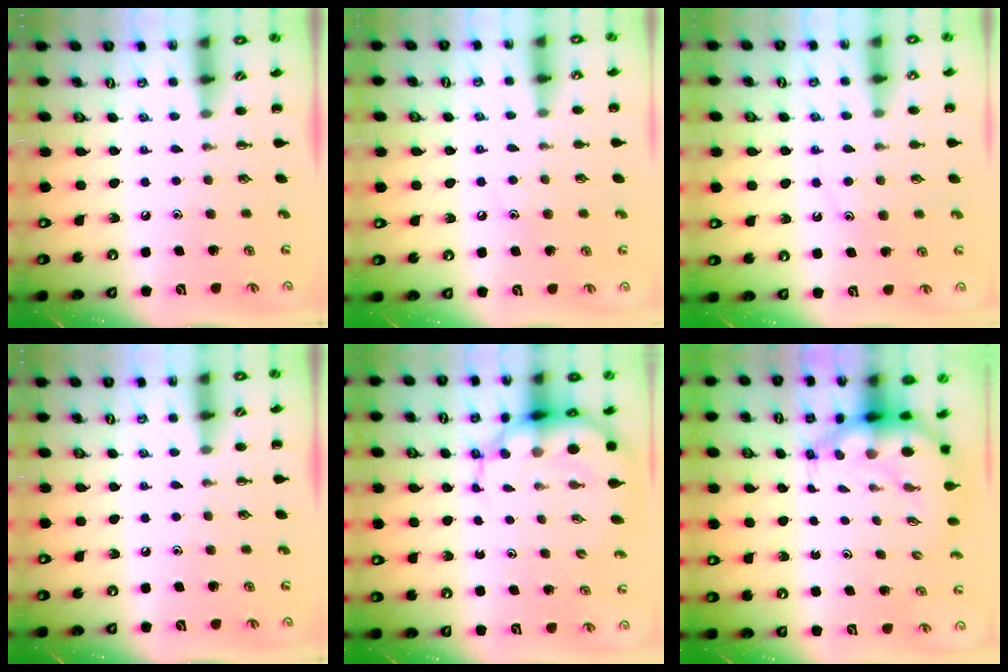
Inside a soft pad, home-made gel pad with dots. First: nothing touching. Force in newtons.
{"total": 6.6, "press": 6.4, "slide": 1.8}
{"total": 10.5, "press": 10.4, "slide": 1.1}
{"total": 0.0}
{"total": 9.2, "press": 8.8, "slide": 2.8}
{"total": 7.7, "press": 7.3, "slide": 2.5}